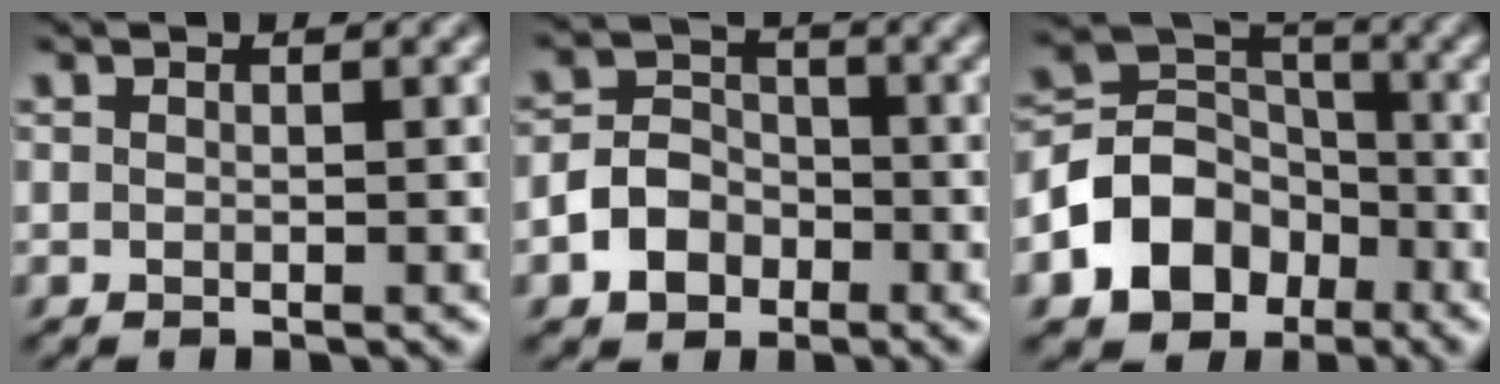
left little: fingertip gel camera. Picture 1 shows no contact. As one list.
[{"total": 4.0, "force": [-1.8, 3.1, 1.8], "torque": [-0.024, 0.004, -0.041]}, {"total": 7.6, "force": [-3.3, 5.9, 3.6], "torque": [-0.062, 0.002, -0.070]}]